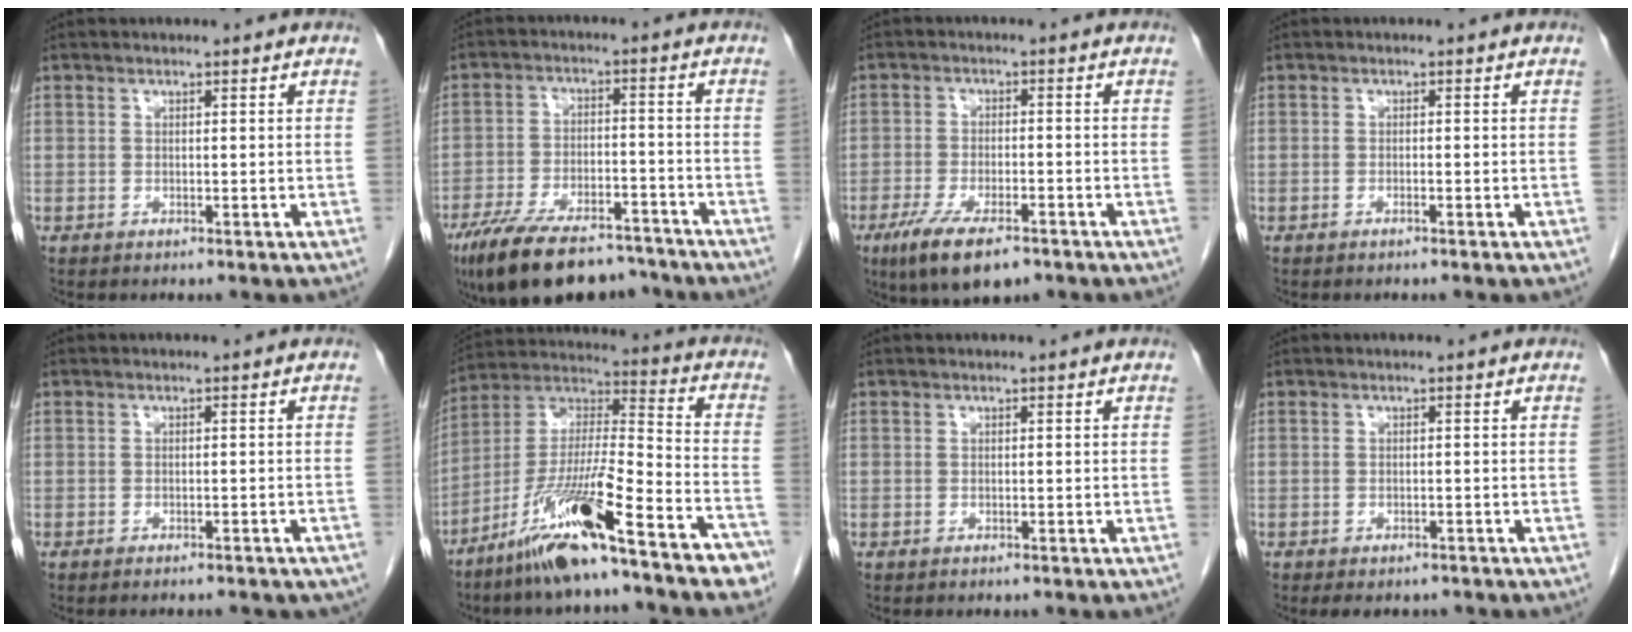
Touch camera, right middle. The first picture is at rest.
{"total": 16.3, "force": [-12.8, 5.5, 8.3], "torque": [-0.157, -0.003, -0.207]}
{"total": 9.2, "force": [-6.1, 2.7, 6.4], "torque": [-0.116, -0.016, -0.099]}
{"total": 0.7, "force": [-0.5, 0.0, 0.5], "torque": [-0.015, 0.001, -0.008]}
{"total": 6.4, "force": [-5.5, 1.7, 2.7], "torque": [-0.032, -0.003, -0.057]}
{"total": 19.2, "force": [-13.0, 1.9, 14.1], "torque": [-0.254, -0.002, -0.229]}
{"total": 0.0}
{"total": 4.7, "force": [-3.9, 2.1, 1.5], "torque": [-0.016, 0.000, -0.047]}